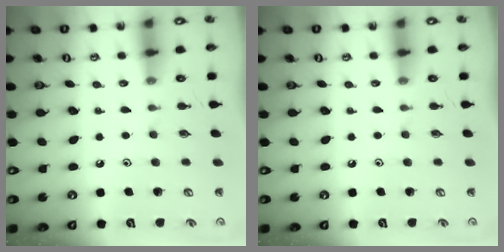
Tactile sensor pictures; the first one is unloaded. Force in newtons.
{"total": 0.0}